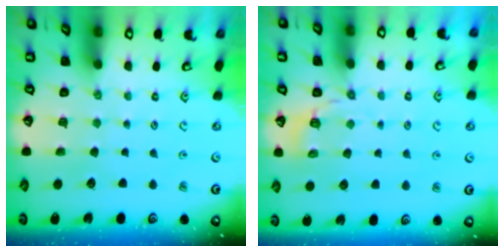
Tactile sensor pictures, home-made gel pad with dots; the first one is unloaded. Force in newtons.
{"total": 4.2, "press": 3.6, "slide": 2.2}